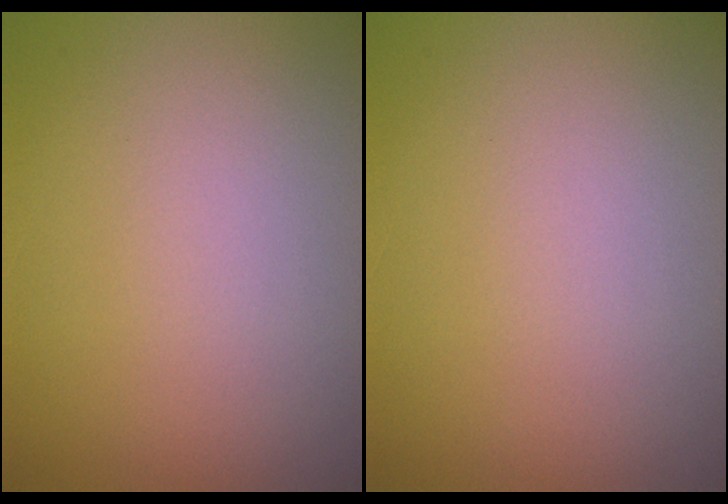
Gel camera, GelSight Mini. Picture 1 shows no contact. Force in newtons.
{"total": 0.0}